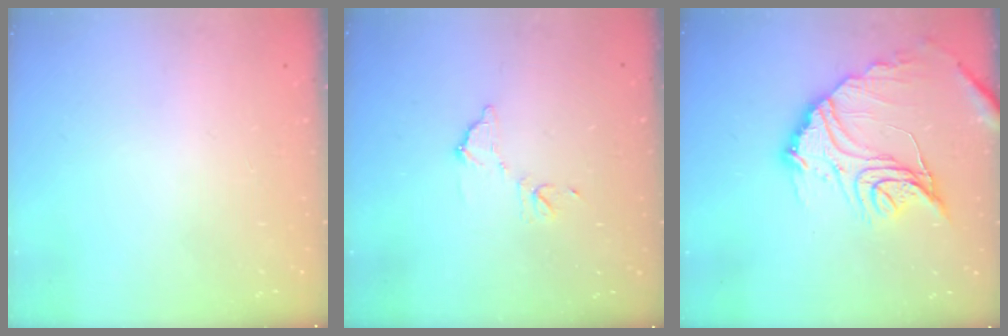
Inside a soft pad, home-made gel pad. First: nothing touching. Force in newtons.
{"total": 8.2, "press": 8.2, "slide": 0.4}
{"total": 19.4, "press": 19.3, "slide": 1.8}